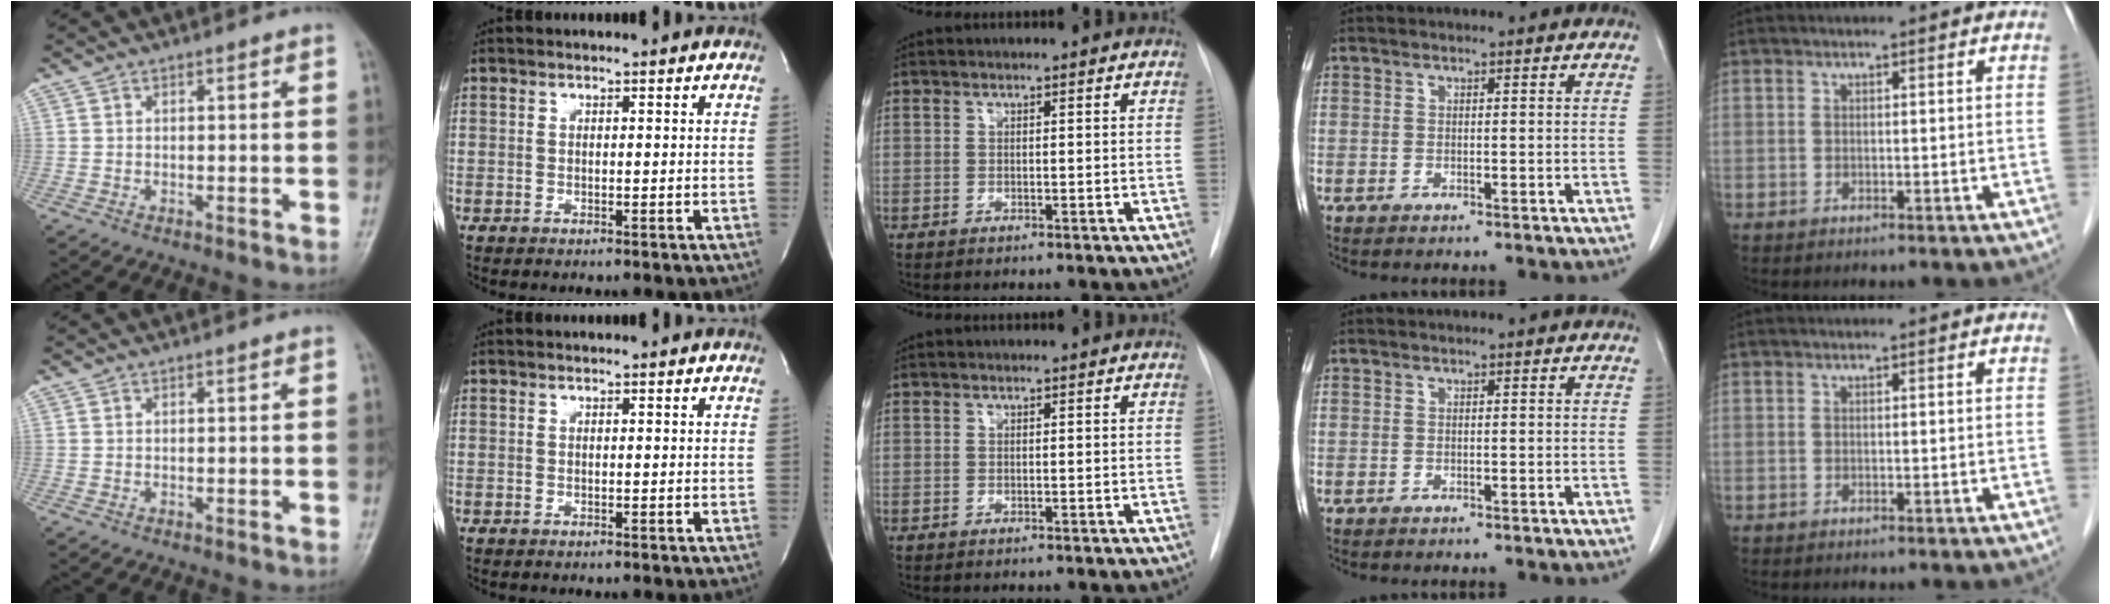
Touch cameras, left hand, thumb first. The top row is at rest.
{}